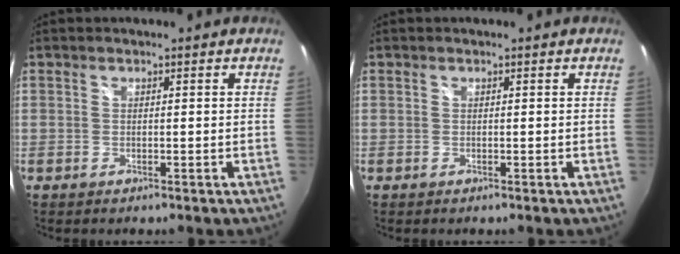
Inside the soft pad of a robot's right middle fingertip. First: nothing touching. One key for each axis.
{"total": 0.0}